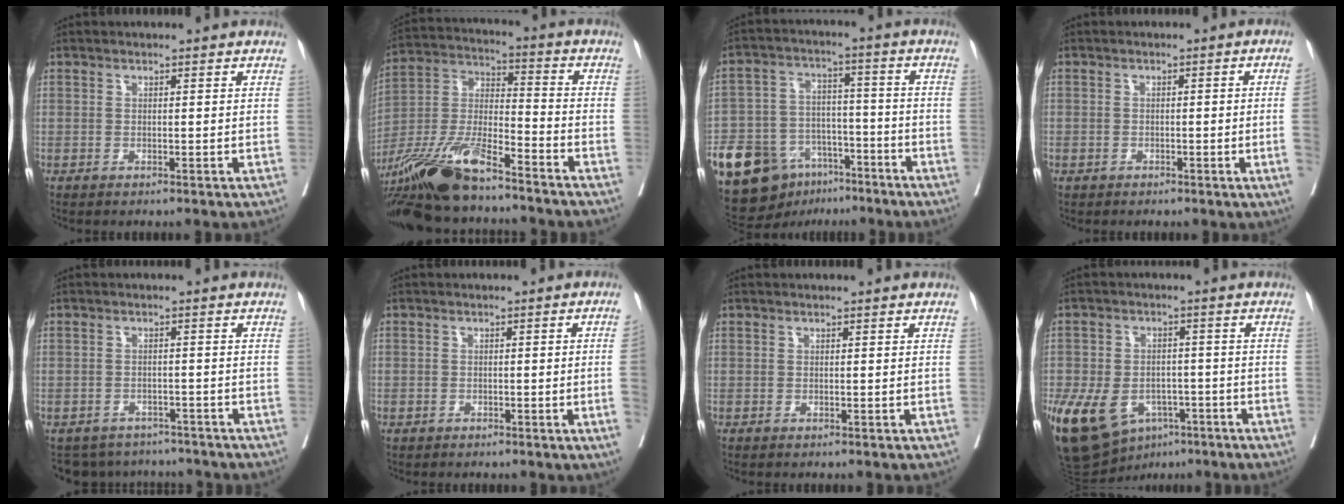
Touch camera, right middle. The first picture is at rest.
{"total": 18.1, "force": [-13.6, 3.2, 11.4], "torque": [-0.254, -0.023, -0.255]}
{"total": 18.8, "force": [-11.4, 11.4, 9.6], "torque": [-0.201, 0.023, -0.188]}
{"total": 2.7, "force": [-0.6, -0.1, 2.6], "torque": [-0.034, 0.006, -0.009]}
{"total": 7.0, "force": [-6.5, 2.7, 0.0], "torque": [0.005, 0.014, -0.082]}
{"total": 2.7, "force": [-0.6, -0.1, 2.6], "torque": [-0.035, 0.007, -0.007]}
{"total": 0.0}
{"total": 15.7, "force": [-7.6, 10.3, 9.1], "torque": [-0.199, -0.002, -0.112]}